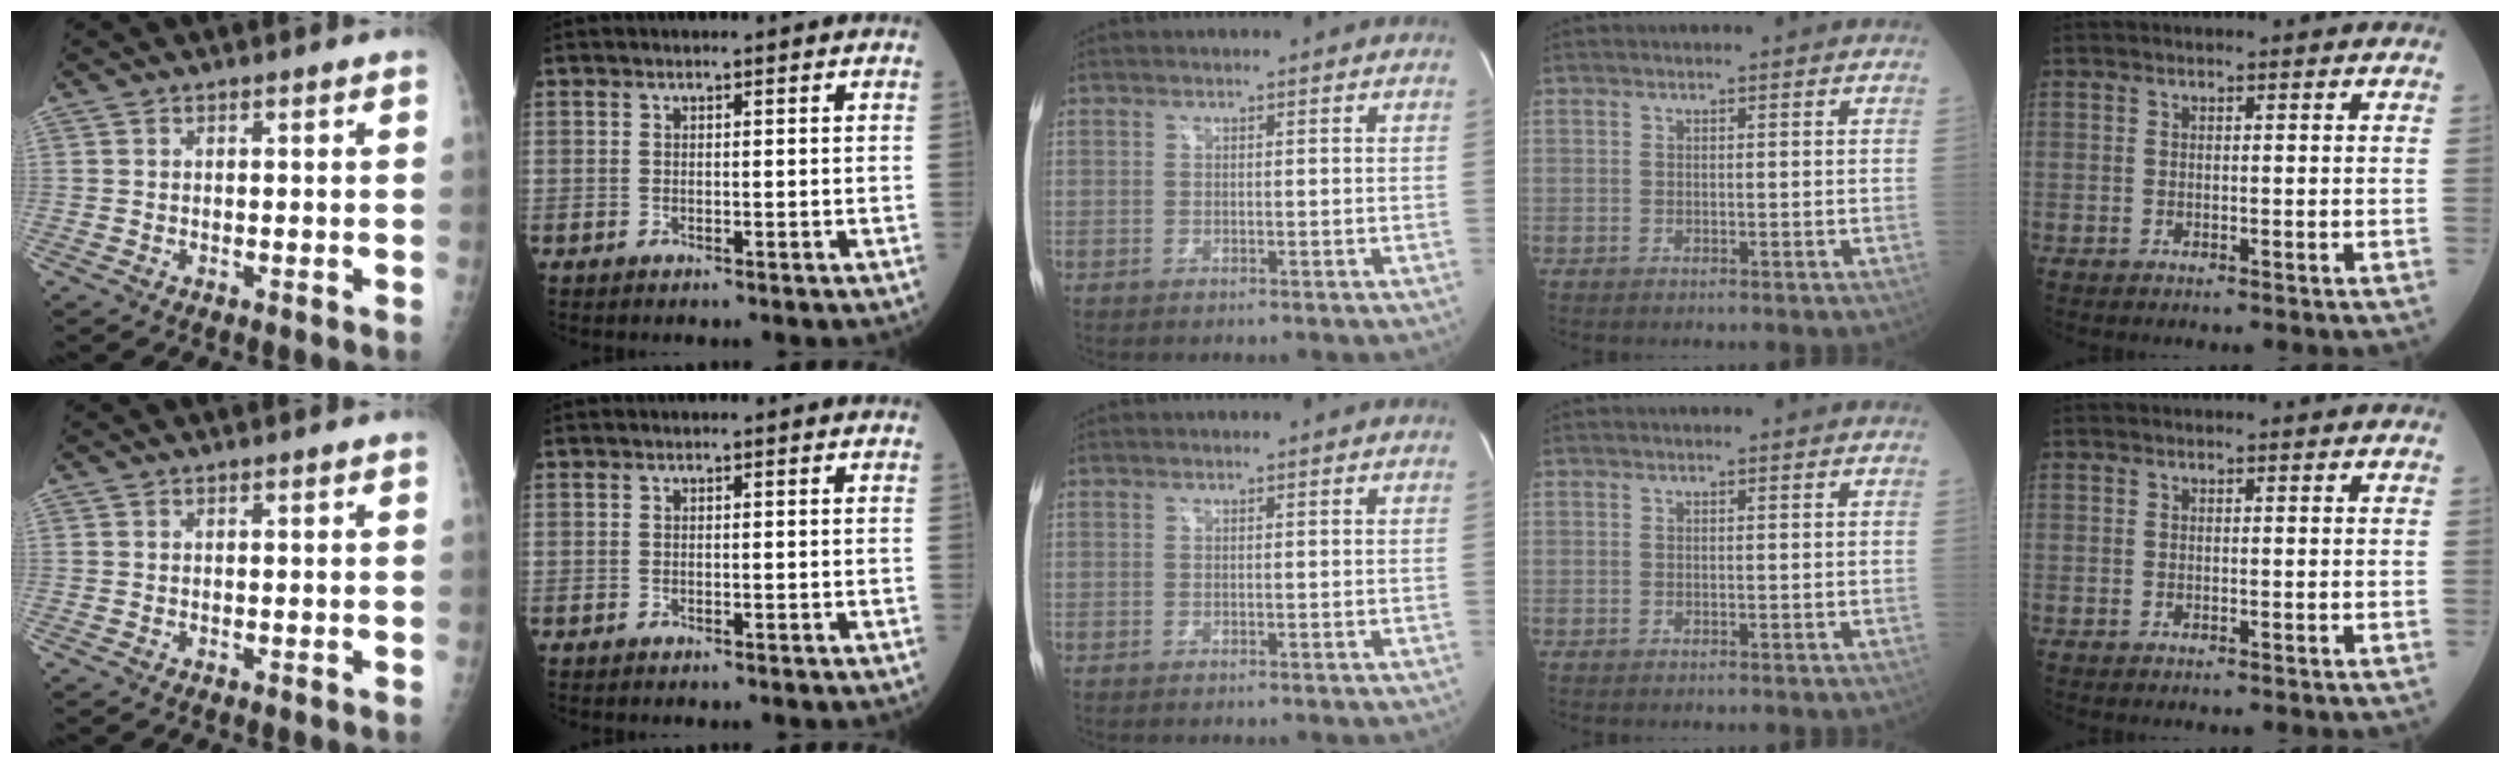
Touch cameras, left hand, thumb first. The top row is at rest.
{}